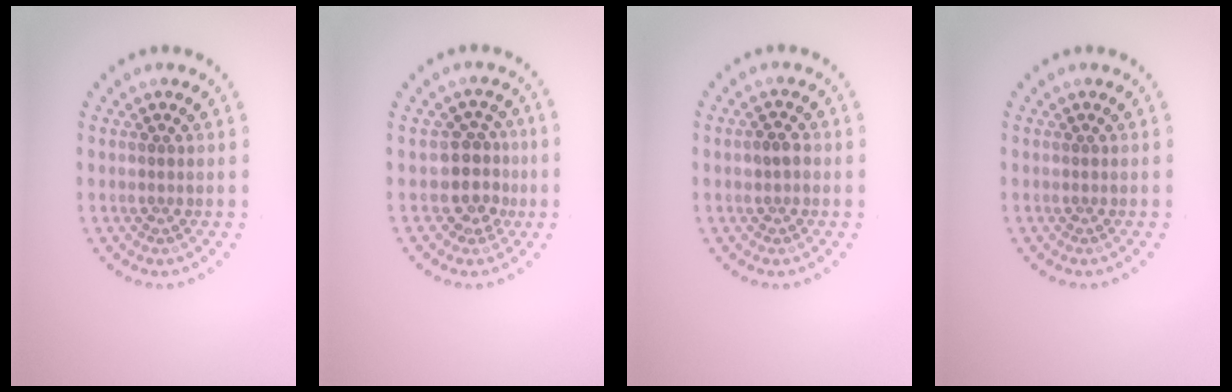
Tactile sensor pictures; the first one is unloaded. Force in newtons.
{"total": 2.9, "press": 2.4, "slide": 1.7}
{"total": 1.5, "press": 1.5, "slide": 0.3}
{"total": 0.0}